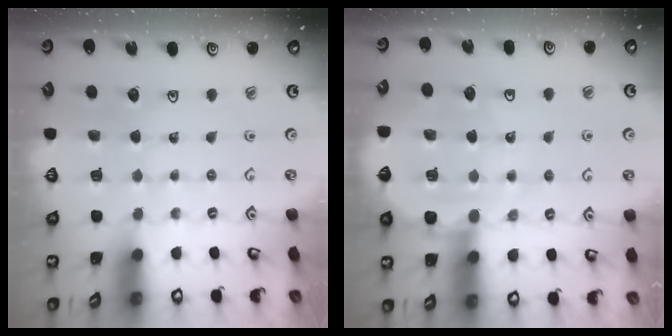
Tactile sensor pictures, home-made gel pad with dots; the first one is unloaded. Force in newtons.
{"total": 8.6, "press": 8.1, "slide": 2.8}